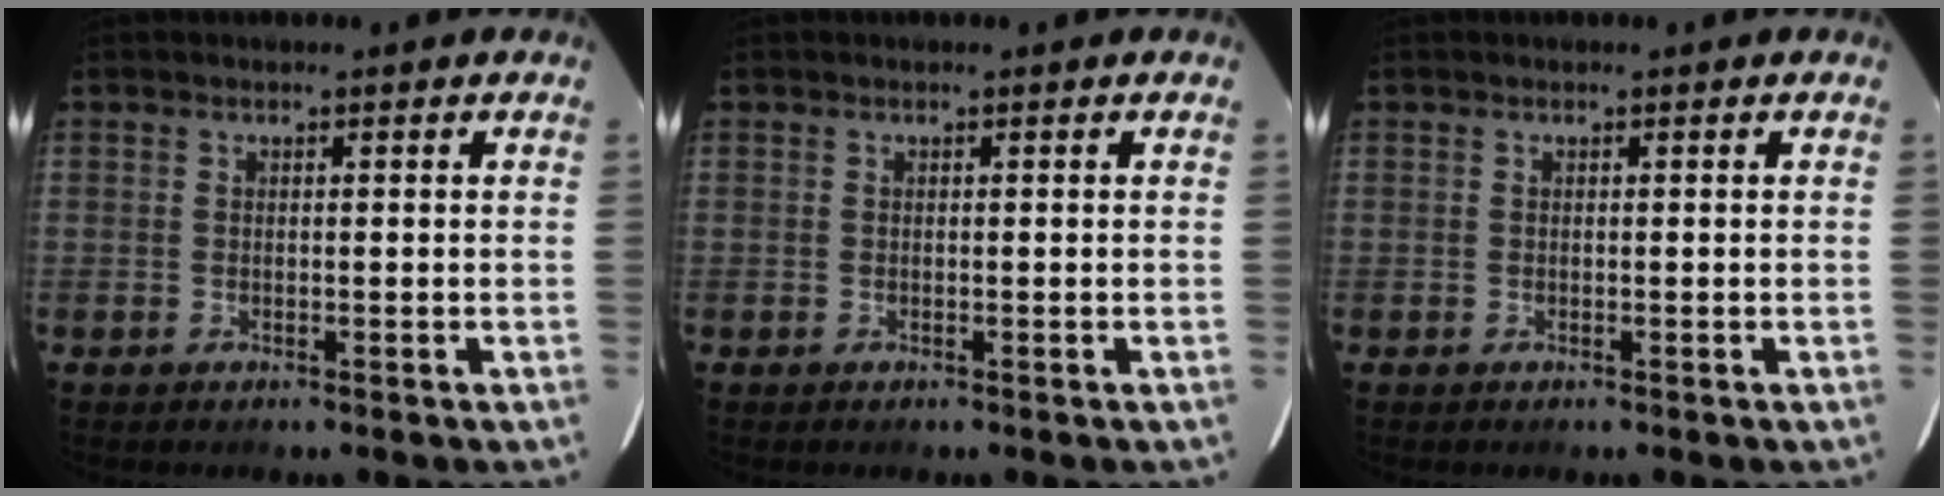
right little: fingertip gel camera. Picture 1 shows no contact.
{"total": 0.0}
{"total": 0.0}